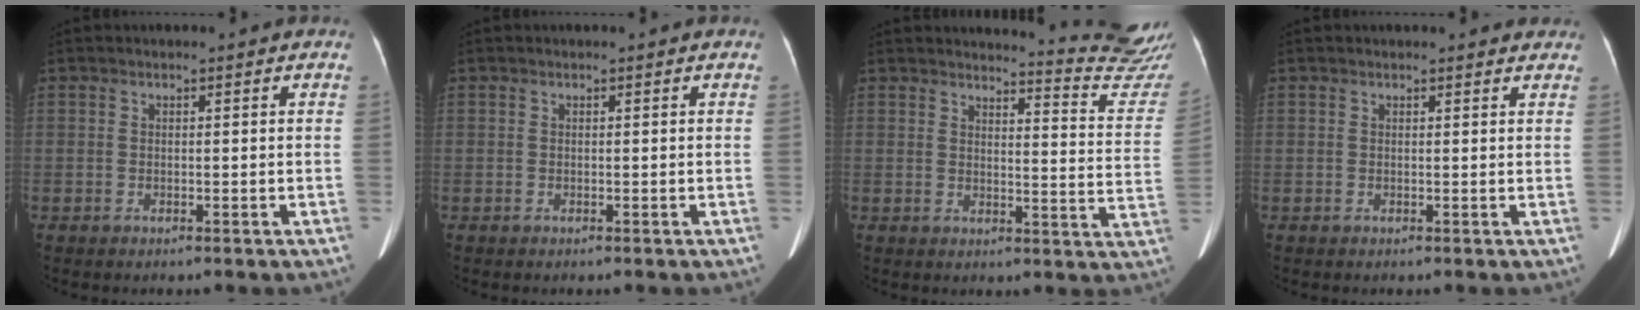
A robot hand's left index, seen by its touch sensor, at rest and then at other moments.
{"total": 0.0}
{"total": 12.7, "force": [12.7, -1.5, 0.3], "torque": [-0.002, -0.119, 0.125]}
{"total": 2.6, "force": [2.4, 0.8, 0.4], "torque": [-0.006, 0.004, 0.013]}